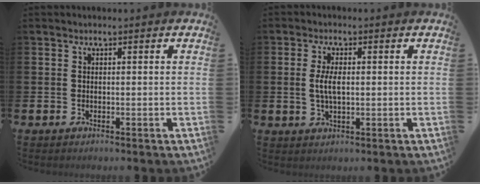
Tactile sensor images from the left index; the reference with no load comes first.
{"total": 3.8, "force": [0.3, 1.6, 3.4], "torque": [-0.064, 0.006, 0.003]}